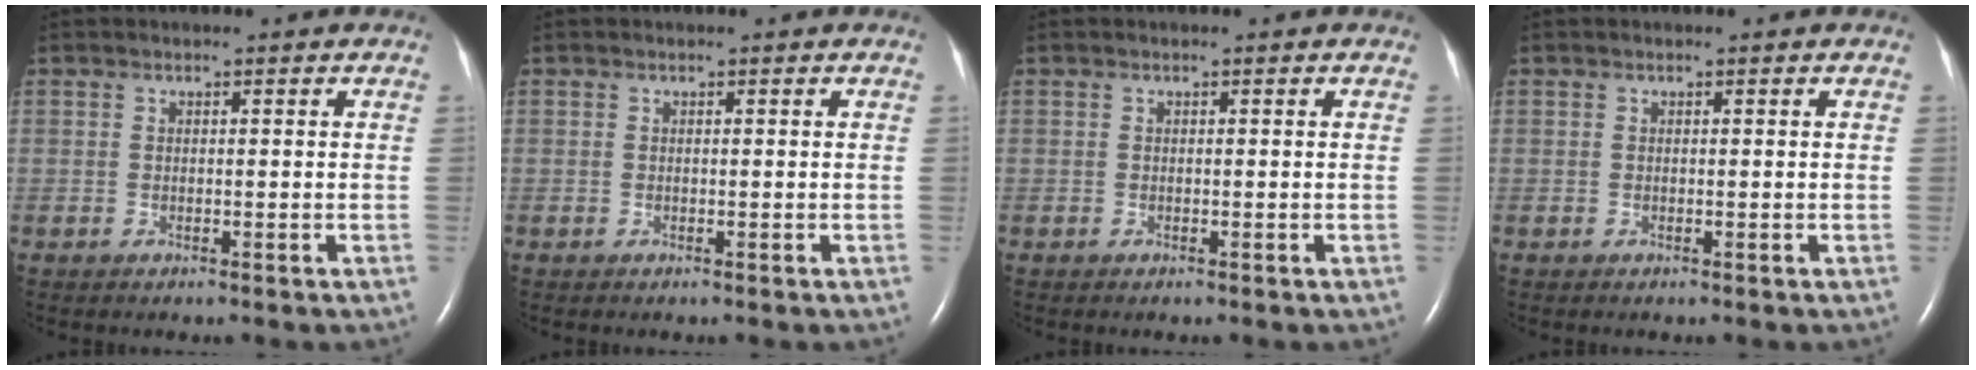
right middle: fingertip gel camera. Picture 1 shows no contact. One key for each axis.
{"total": 0.0}
{"total": 0.0}
{"total": 0.0}